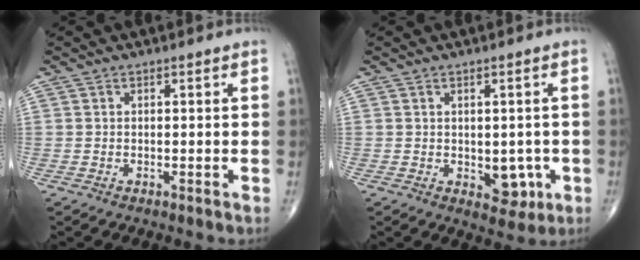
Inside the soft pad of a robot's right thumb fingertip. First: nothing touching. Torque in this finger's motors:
{"motor_torque": [2.59, 2.41, 0.18, -0.40, 0.10]}